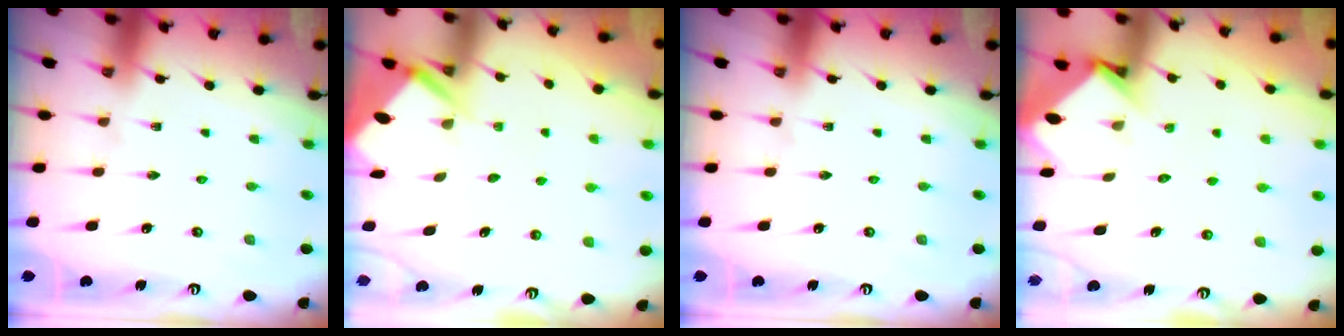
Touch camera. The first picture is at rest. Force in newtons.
{"total": 3.5, "press": 3.5, "slide": 0.3}
{"total": 0.0}
{"total": 3.6, "press": 3.6, "slide": 0.2}